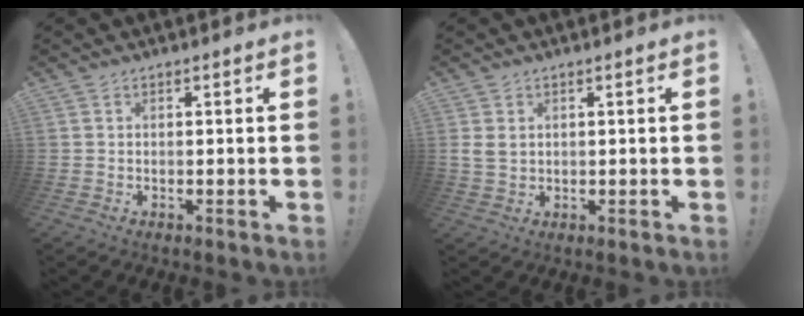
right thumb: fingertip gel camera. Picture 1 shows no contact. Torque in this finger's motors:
{"motor_torque": [0.03, 0.00, 0.24, 0.06, 0.00]}